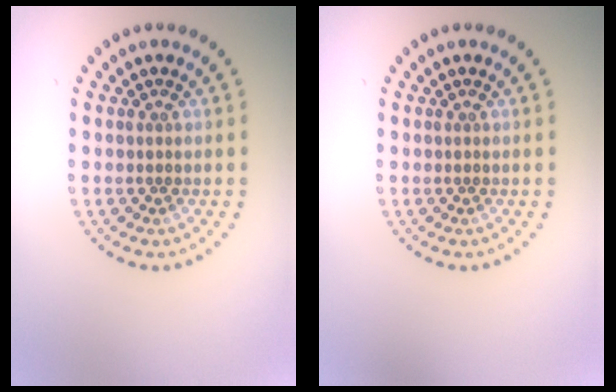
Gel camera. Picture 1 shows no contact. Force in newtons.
{"total": 0.0}